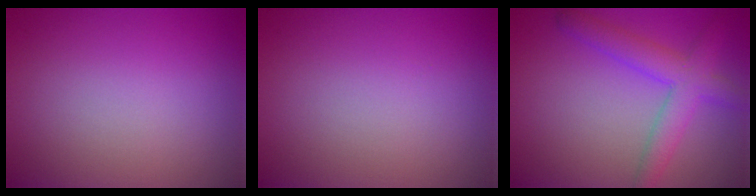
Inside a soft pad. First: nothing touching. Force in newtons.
{"total": 0.0}
{"total": 4.5, "press": 4.5, "slide": 0.1}